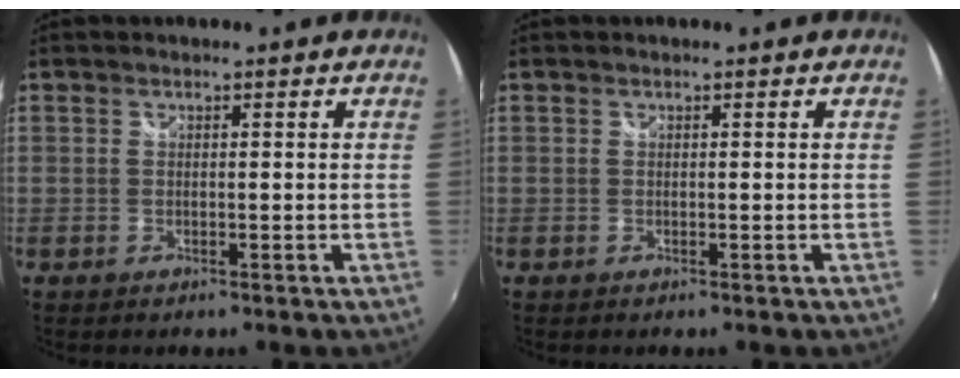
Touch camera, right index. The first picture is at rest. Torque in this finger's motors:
{"motor_torque": [0.13, 0.13, 0.00, 0.00]}